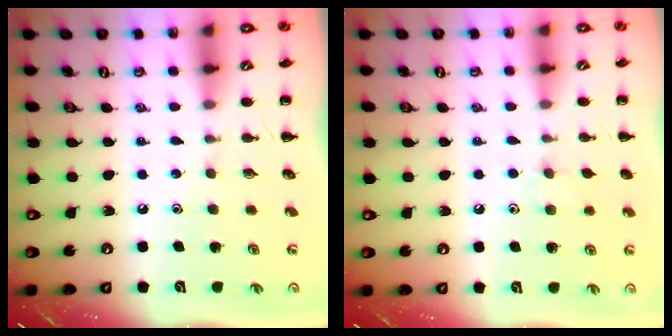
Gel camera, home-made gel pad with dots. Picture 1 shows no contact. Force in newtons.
{"total": 5.3, "press": 5.1, "slide": 1.6}